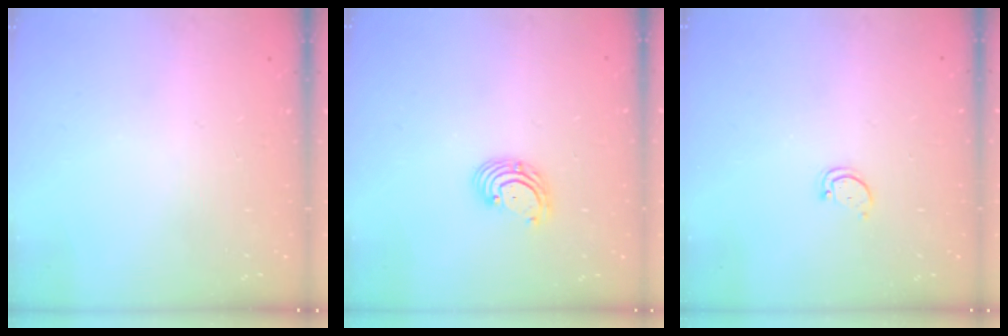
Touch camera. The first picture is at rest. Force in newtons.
{"total": 2.8, "press": 2.8, "slide": 0.2}
{"total": 2.6, "press": 2.5, "slide": 0.4}